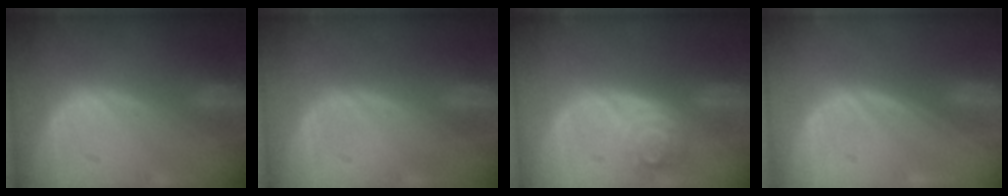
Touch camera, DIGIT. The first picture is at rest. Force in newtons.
{"total": 0.0}
{"total": 4.2, "press": 4.2, "slide": 0.7}
{"total": 0.0}